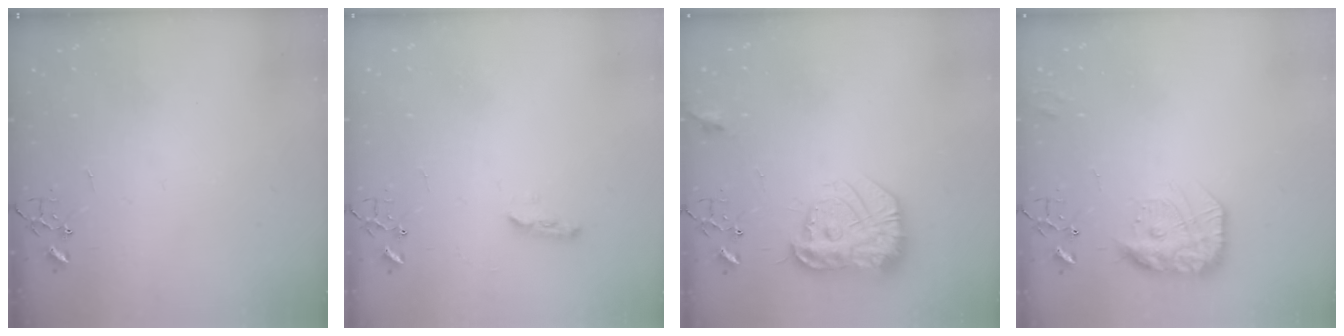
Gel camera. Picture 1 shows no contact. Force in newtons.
{"total": 5.3, "press": 5.2, "slide": 0.6}
{"total": 17.6, "press": 17.6, "slide": 1.3}
{"total": 16.5, "press": 16.4, "slide": 1.3}